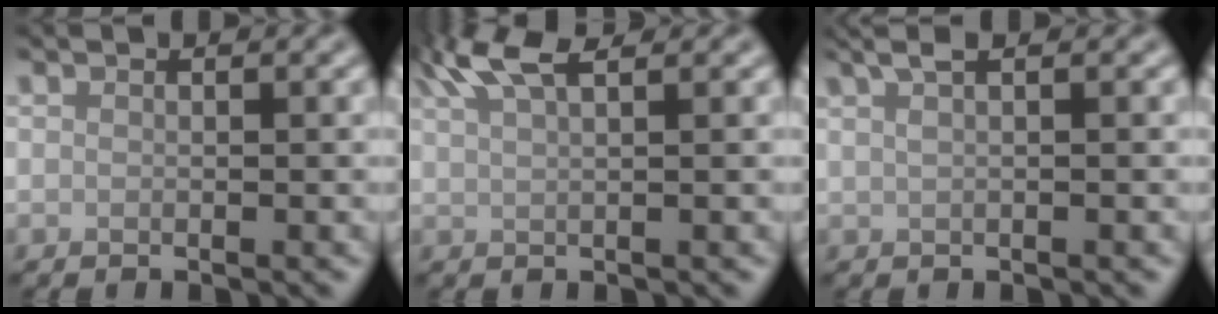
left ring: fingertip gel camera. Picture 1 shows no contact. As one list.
[{"total": 4.3, "force": [3.0, 1.2, 2.9], "torque": [-0.048, 0.017, 0.051]}, {"total": 2.8, "force": [1.6, 0.9, 2.0], "torque": [-0.030, 0.007, 0.012]}]